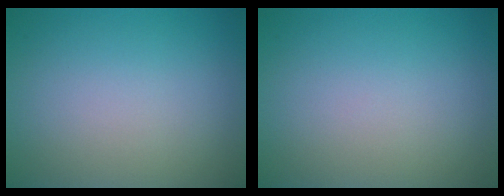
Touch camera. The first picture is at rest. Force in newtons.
{"total": 0.0}